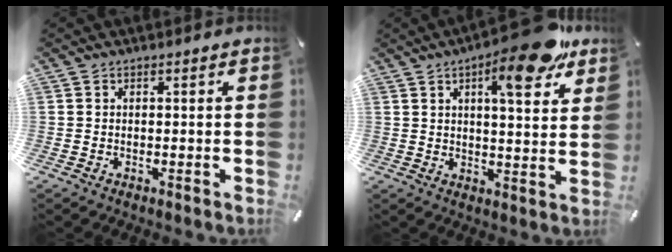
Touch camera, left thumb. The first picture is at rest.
{"total": 14.6, "force": [8.7, 4.2, 10.9], "torque": [-0.155, -0.041, 0.135]}